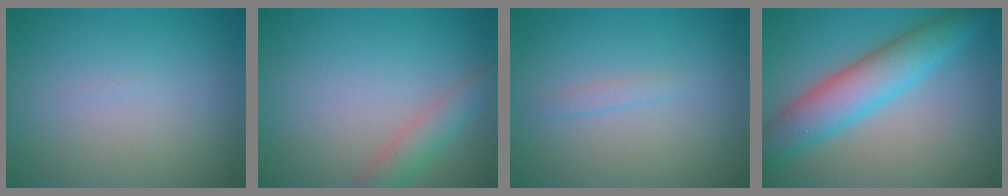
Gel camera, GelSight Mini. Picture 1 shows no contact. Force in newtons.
{"total": 2.5, "press": 2.5, "slide": 0.1}
{"total": 0.8, "press": 0.8, "slide": 0.1}
{"total": 6.4, "press": 6.4, "slide": 0.2}